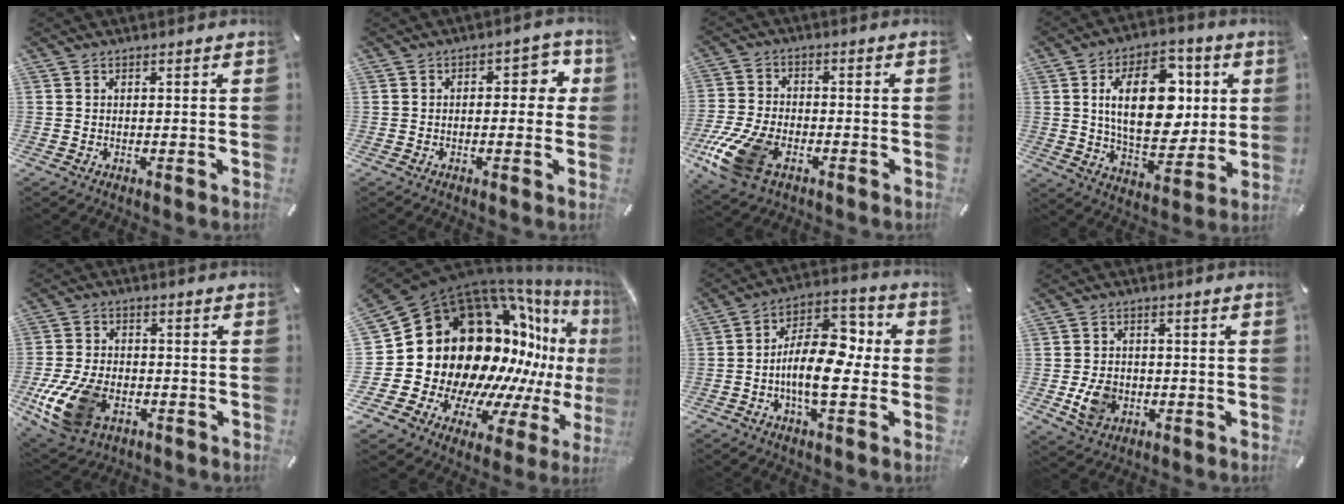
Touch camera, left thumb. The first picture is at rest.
{"total": 5.6, "force": [0.0, 3.5, 4.4], "torque": [-0.053, 0.005, -0.010]}
{"total": 13.4, "force": [-6.2, 7.9, 8.8], "torque": [-0.185, 0.019, -0.109]}
{"total": 20.0, "force": [4.1, 12.2, 15.3], "torque": [-0.255, 0.001, 0.065]}
{"total": 14.4, "force": [-5.0, 9.4, 9.7], "torque": [-0.212, 0.015, -0.085]}
{"total": 31.7, "force": [5.5, 22.4, 21.7], "torque": [-0.321, -0.155, 0.175]}
{"total": 14.8, "force": [-2.2, 8.1, 12.2], "torque": [-0.213, 0.005, -0.040]}
{"total": 6.9, "force": [-1.4, 5.7, 3.6], "torque": [-0.063, -0.004, -0.028]}